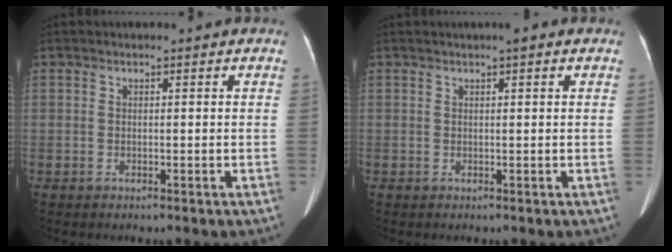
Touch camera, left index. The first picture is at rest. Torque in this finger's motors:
{"motor_torque": [-0.01, -0.05, -0.26, -0.06]}